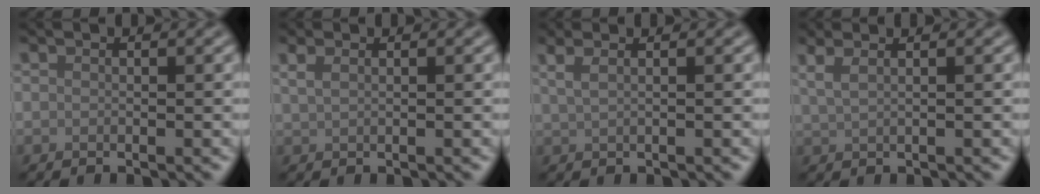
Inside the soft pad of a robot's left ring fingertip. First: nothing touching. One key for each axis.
{"total": 1.3, "fx": 0.9, "fy": 0.5, "fz": 0.8, "tx": -0.017, "ty": -0.001, "tz": 0.017}
{"total": 3.3, "fx": 1.8, "fy": 1.6, "fz": 2.2, "tx": -0.026, "ty": 0.012, "tz": 0.004}
{"total": 3.7, "fx": 2.2, "fy": 1.8, "fz": 2.4, "tx": -0.027, "ty": 0.017, "tz": 0.012}